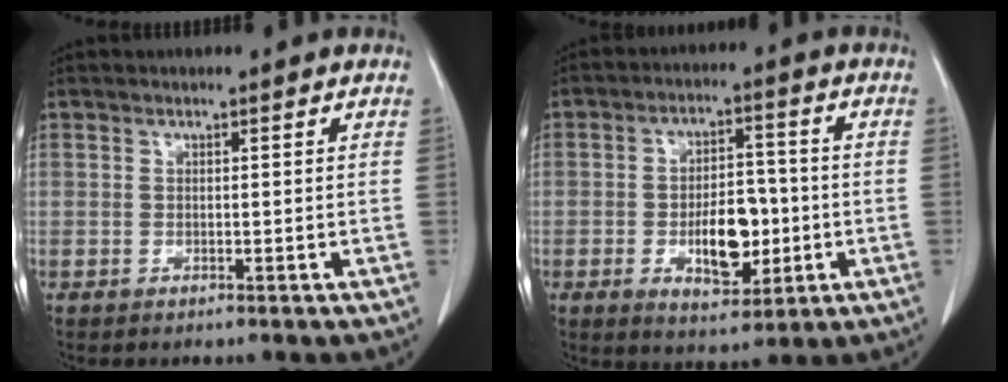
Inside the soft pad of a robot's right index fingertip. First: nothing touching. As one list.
[{"total": 9.5, "force": [-2.0, 4.5, 8.1], "torque": [-0.135, 0.008, -0.025]}]